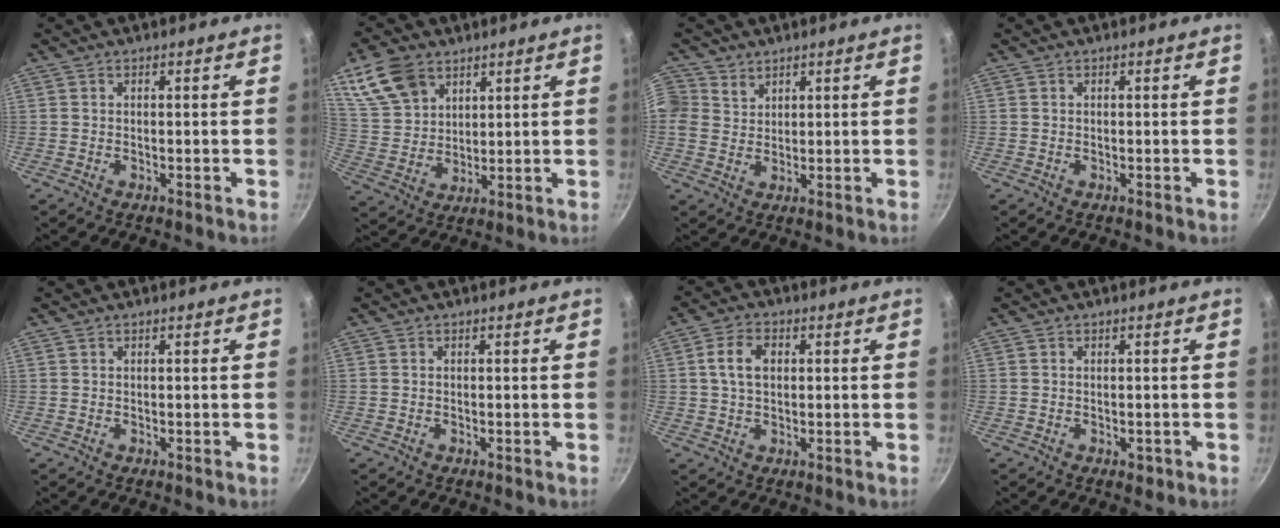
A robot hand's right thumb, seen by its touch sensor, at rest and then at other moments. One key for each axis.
{"total": 11.6, "fx": 6.6, "fy": 7.8, "fz": 5.5, "tx": -0.091, "ty": -0.018, "tz": 0.139}
{"total": 7.8, "fx": 3.9, "fy": 6.4, "fz": 2.0, "tx": -0.032, "ty": 0.012, "tz": 0.078}
{"total": 0.0}
{"total": 0.0}
{"total": 0.0}
{"total": 6.1, "fx": 1.1, "fy": 4.0, "fz": 4.4, "tx": -0.071, "ty": 0.008, "tz": 0.016}
{"total": 1.2, "fx": -0.4, "fy": 0.8, "fz": 0.7, "tx": -0.008, "ty": 0.000, "tz": -0.004}